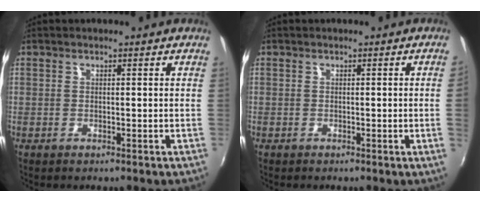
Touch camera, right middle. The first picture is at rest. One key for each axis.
{"total": 1.4, "fx": 0.1, "fy": -0.8, "fz": 1.2, "tx": -0.009, "ty": -0.011, "tz": 0.003}